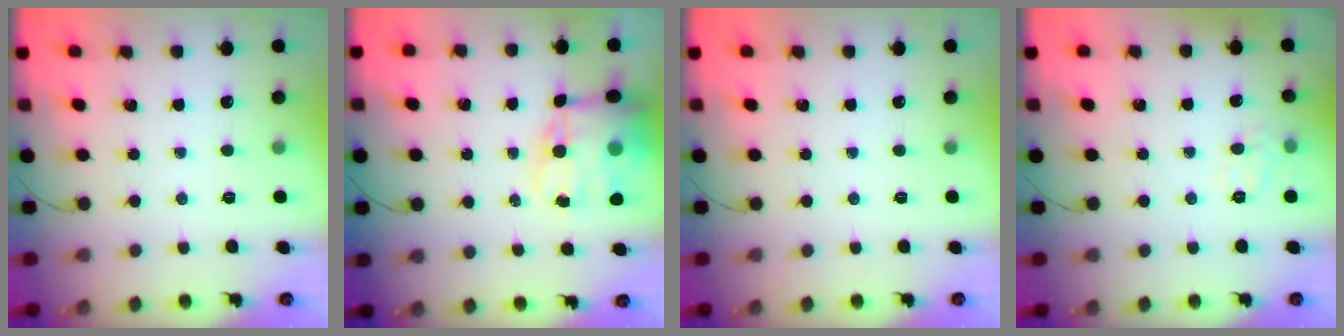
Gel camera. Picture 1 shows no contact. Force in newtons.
{"total": 16.1, "press": 15.6, "slide": 3.6}
{"total": 0.0}
{"total": 4.3, "press": 4.1, "slide": 1.3}